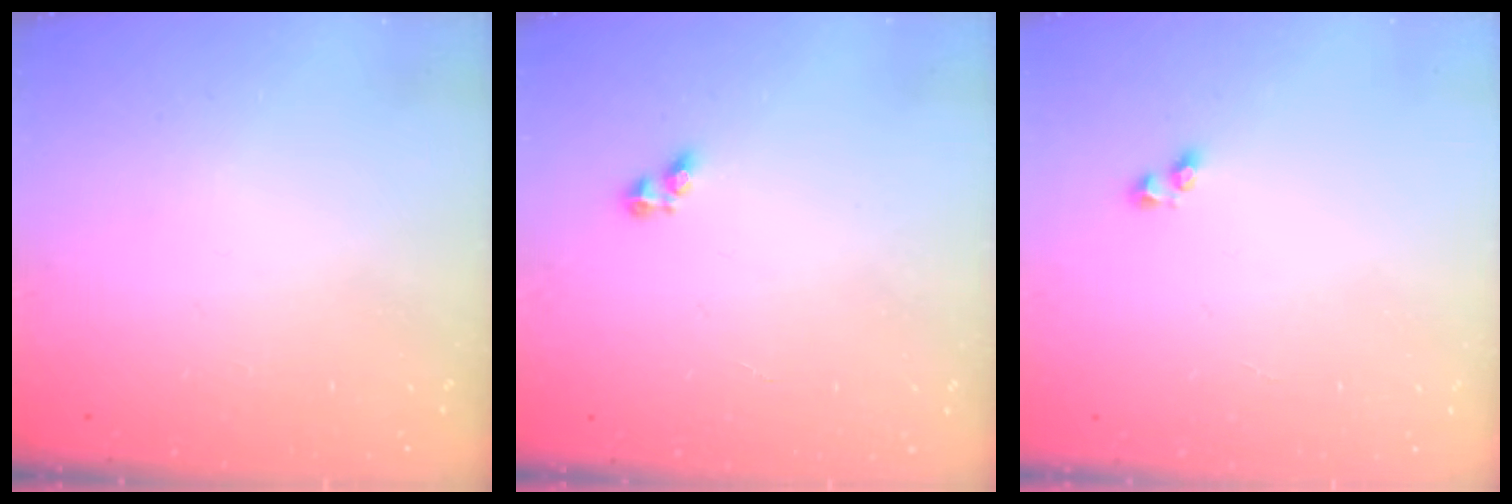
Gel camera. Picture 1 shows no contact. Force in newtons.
{"total": 3.0, "press": 2.9, "slide": 0.9}
{"total": 4.0, "press": 3.7, "slide": 1.6}